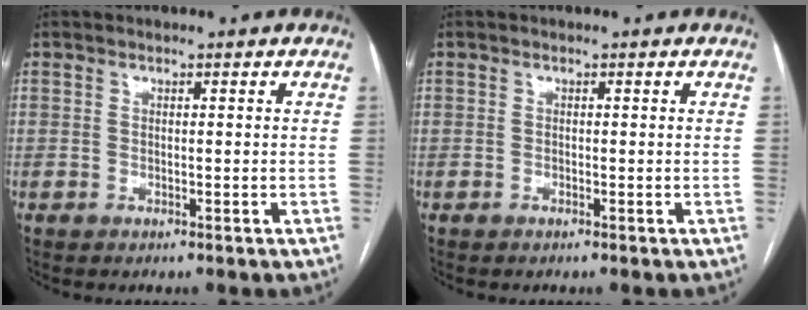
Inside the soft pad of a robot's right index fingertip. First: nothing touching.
{"total": 0.0}